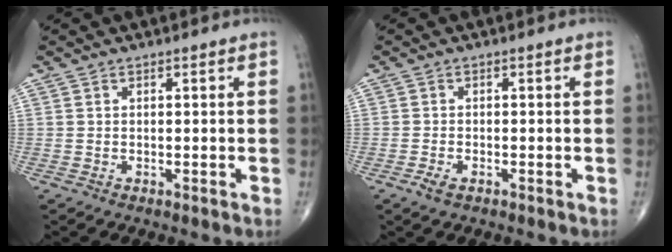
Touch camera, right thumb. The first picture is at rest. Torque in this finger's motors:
{"motor_torque": [0.23, -0.20, 0.14, 0.11, 0.01]}